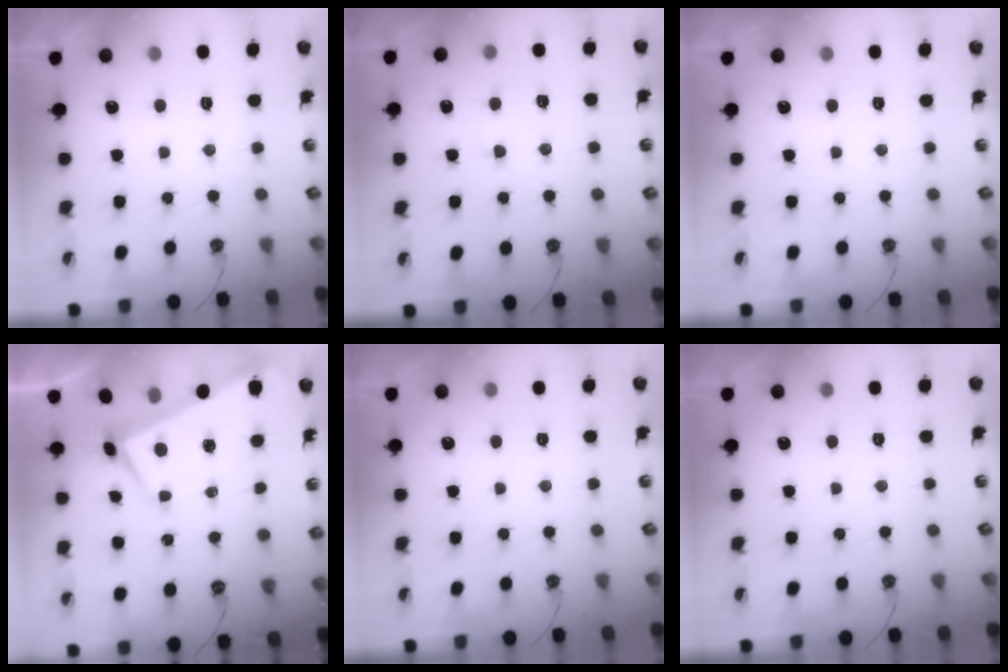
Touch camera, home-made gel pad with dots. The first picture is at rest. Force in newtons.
{"total": 4.1, "press": 4.1, "slide": 0.4}
{"total": 0.0}
{"total": 1.8, "press": 1.7, "slide": 0.5}
{"total": 0.0}
{"total": 0.0}